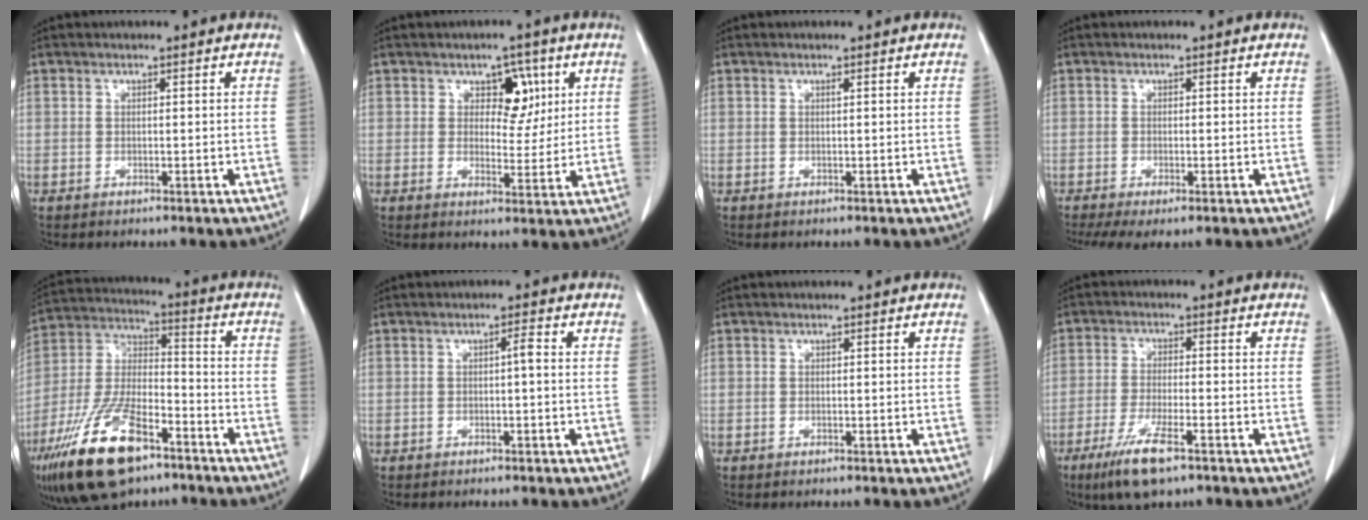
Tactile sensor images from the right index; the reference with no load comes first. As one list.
[{"total": 5.2, "force": [2.0, 3.3, 3.4], "torque": [-0.037, 0.006, 0.031]}, {"total": 0.0}, {"total": 4.7, "force": [-3.0, 1.2, 3.4], "torque": [-0.062, -0.014, -0.052]}, {"total": 17.7, "force": [-10.7, 6.4, 12.6], "torque": [-0.273, -0.012, -0.197]}, {"total": 1.3, "force": [0.0, 0.1, 1.3], "torque": [-0.020, 0.003, 0.000]}, {"total": 0.0}, {"total": 8.0, "force": [-4.9, 1.3, 6.2], "torque": [-0.124, -0.018, -0.086]}]